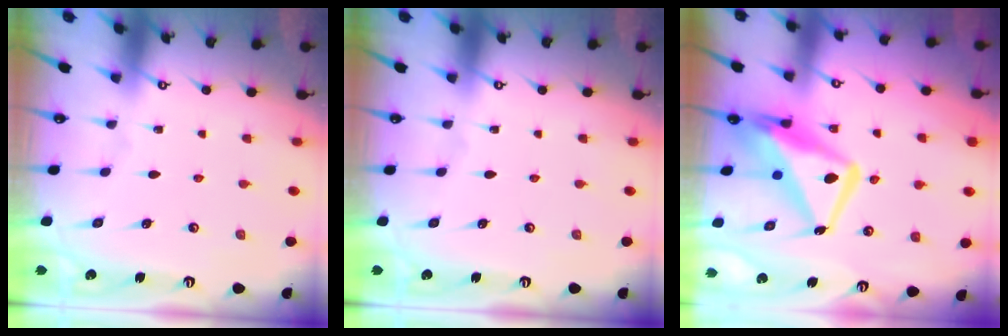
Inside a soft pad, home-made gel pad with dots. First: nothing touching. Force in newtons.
{"total": 0.0}
{"total": 15.3, "press": 15.2, "slide": 1.7}